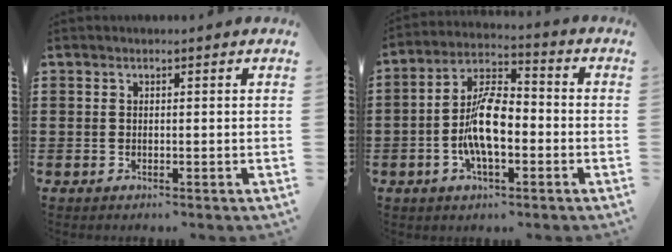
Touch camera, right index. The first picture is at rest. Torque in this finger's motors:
{"motor_torque": [2.14, 0.00, 1.05, 0.21]}